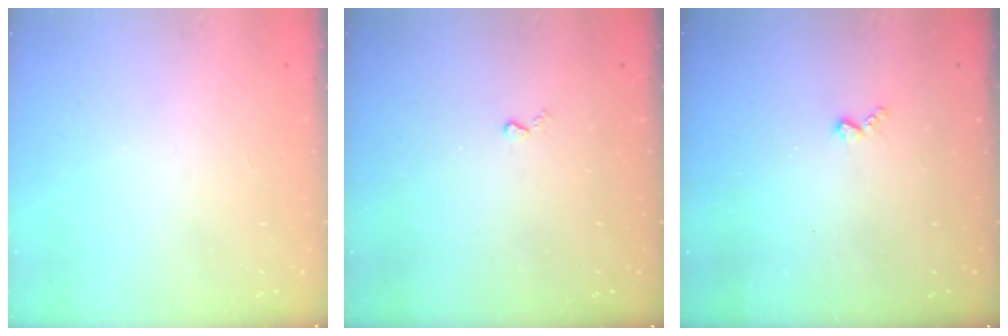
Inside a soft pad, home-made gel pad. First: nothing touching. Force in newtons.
{"total": 2.6, "press": 2.6, "slide": 0.5}
{"total": 3.7, "press": 3.6, "slide": 0.5}